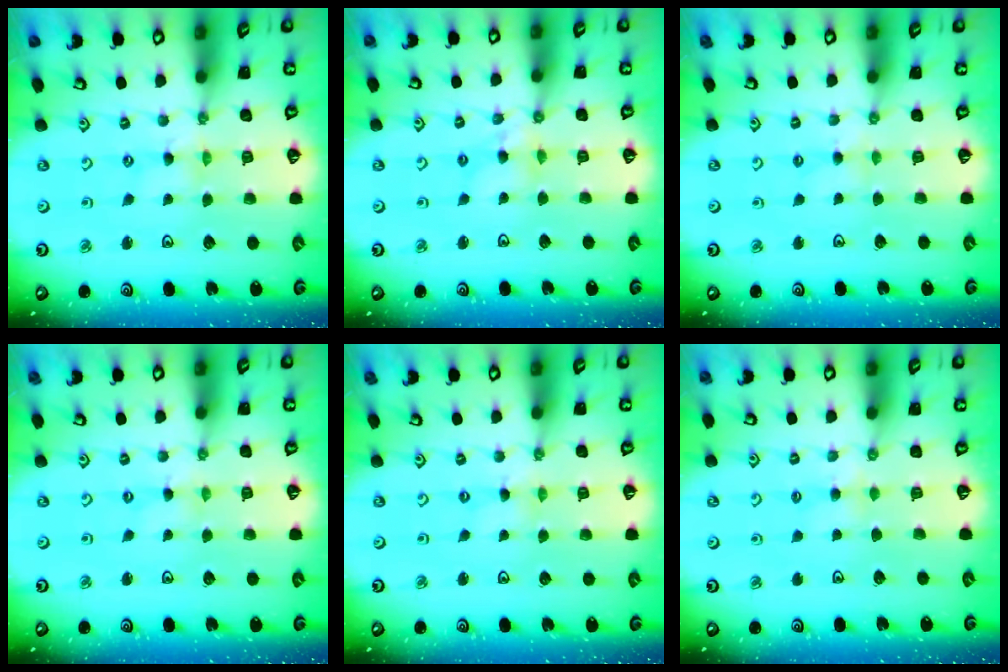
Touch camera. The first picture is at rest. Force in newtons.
{"total": 5.0, "press": 5.0, "slide": 0.4}
{"total": 2.3, "press": 2.3, "slide": 0.4}
{"total": 0.0}
{"total": 0.0}
{"total": 2.7, "press": 2.6, "slide": 0.5}